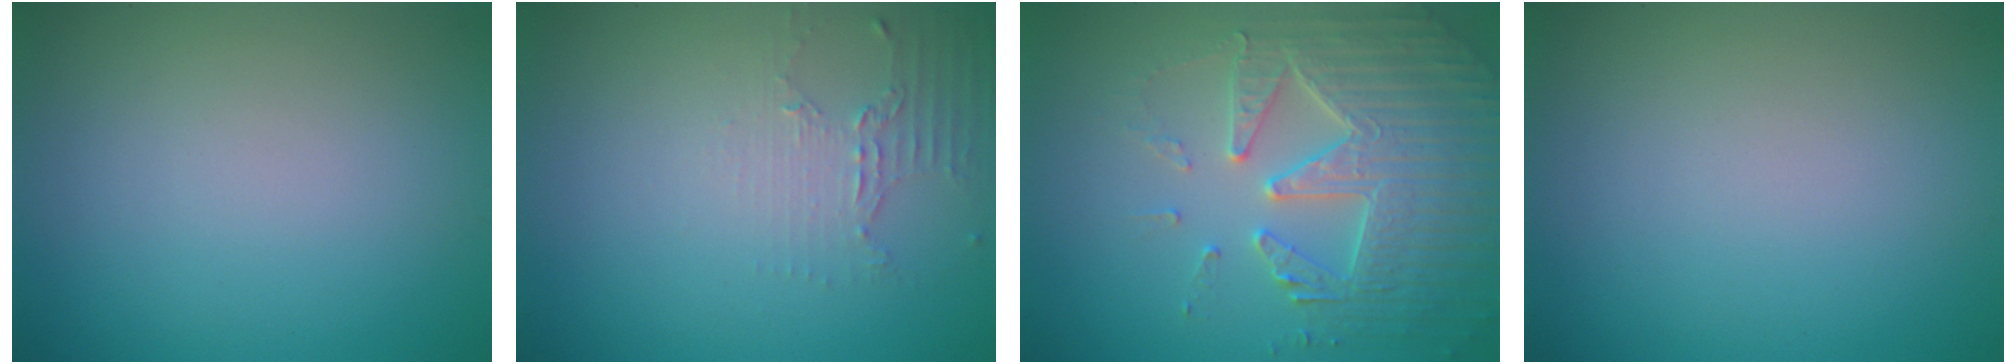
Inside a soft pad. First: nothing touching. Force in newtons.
{"total": 2.0, "press": 1.5, "slide": 1.4}
{"total": 5.0, "press": 4.9, "slide": 1.0}
{"total": 0.0}